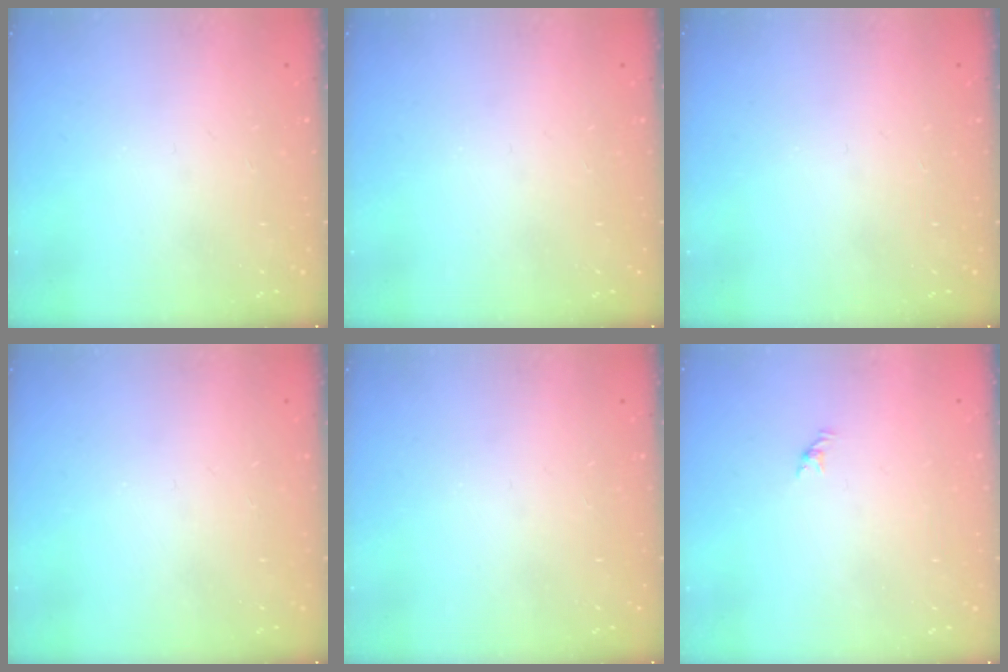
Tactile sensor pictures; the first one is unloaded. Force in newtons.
{"total": 0.0}
{"total": 0.0}
{"total": 0.0}
{"total": 0.0}
{"total": 0.5, "press": 0.3, "slide": 0.4}